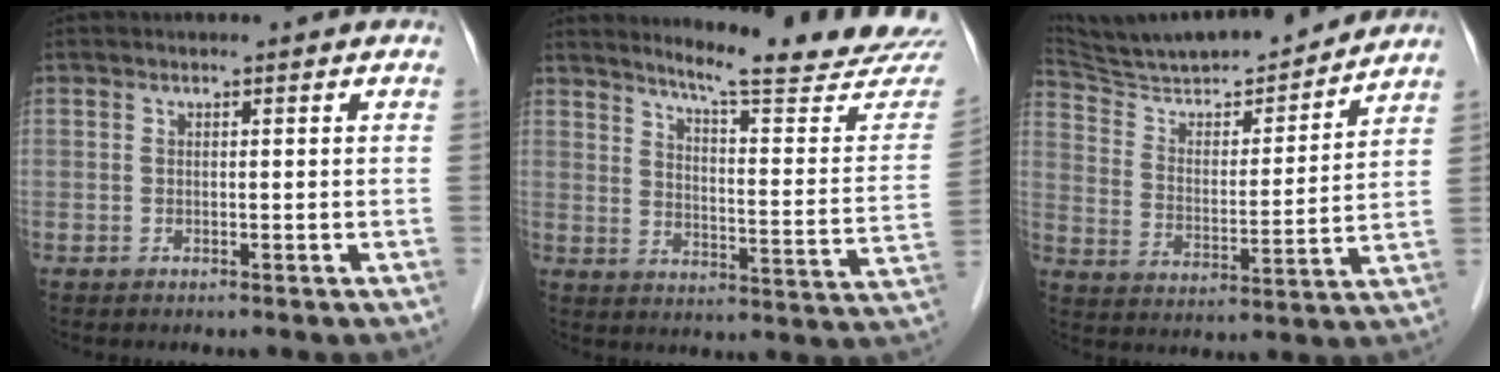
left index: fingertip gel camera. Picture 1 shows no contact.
{"total": 20.2, "force": [19.0, -0.3, 7.0], "torque": [-0.101, -0.107, 0.231]}
{"total": 19.6, "force": [18.1, 2.1, 7.2], "torque": [-0.120, 0.004, 0.285]}